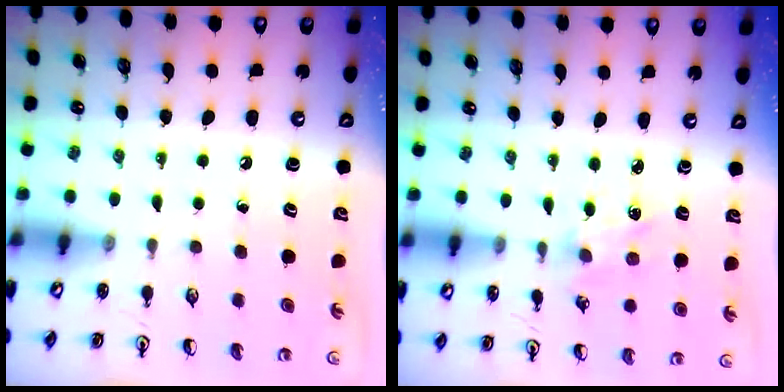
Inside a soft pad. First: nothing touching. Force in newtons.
{"total": 2.7, "press": 2.7, "slide": 0.4}